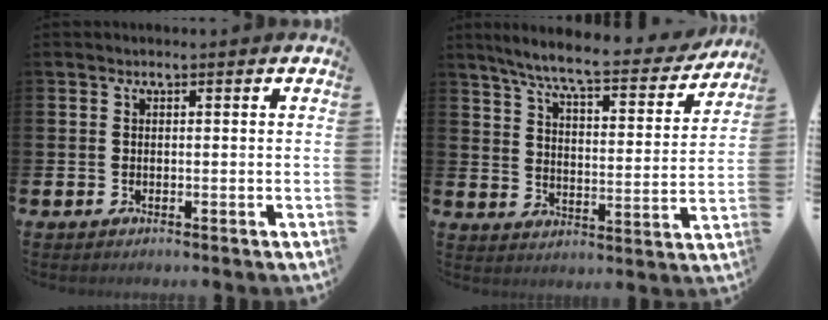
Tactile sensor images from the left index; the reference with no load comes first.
{"total": 8.1, "force": [7.1, 0.9, 3.7], "torque": [-0.090, -0.049, 0.117]}